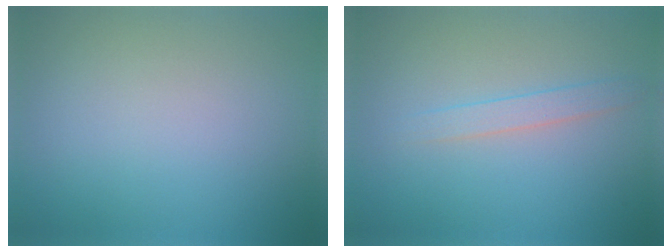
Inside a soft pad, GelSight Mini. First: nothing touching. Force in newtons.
{"total": 1.5, "press": 1.5, "slide": 0.1}